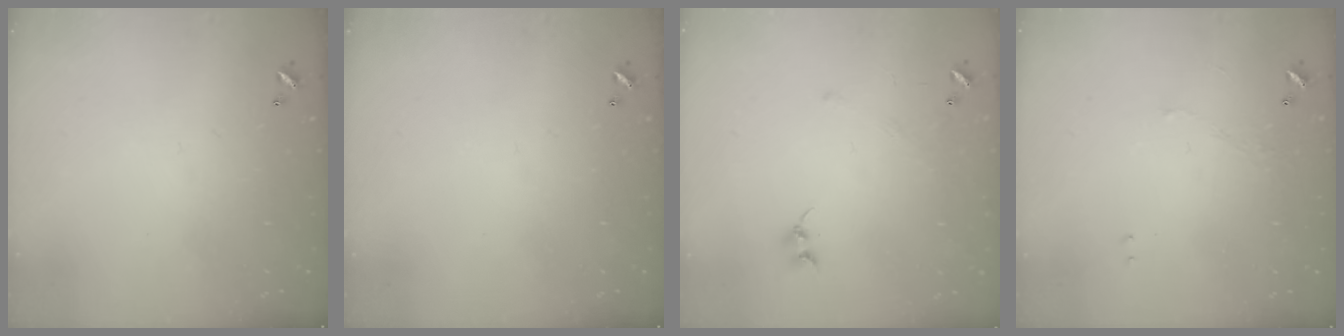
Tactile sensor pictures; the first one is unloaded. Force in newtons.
{"total": 0.0}
{"total": 6.5, "press": 6.4, "slide": 0.6}
{"total": 1.4, "press": 1.3, "slide": 0.5}